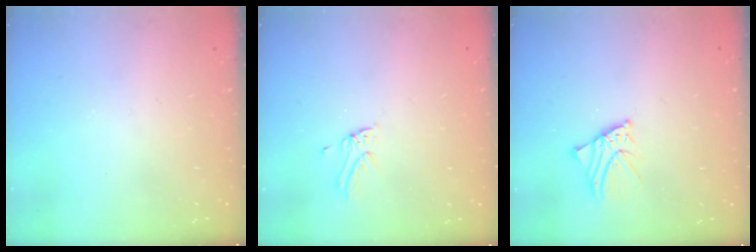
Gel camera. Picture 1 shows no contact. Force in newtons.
{"total": 1.7, "press": 1.7, "slide": 0.1}
{"total": 2.3, "press": 2.3, "slide": 0.3}